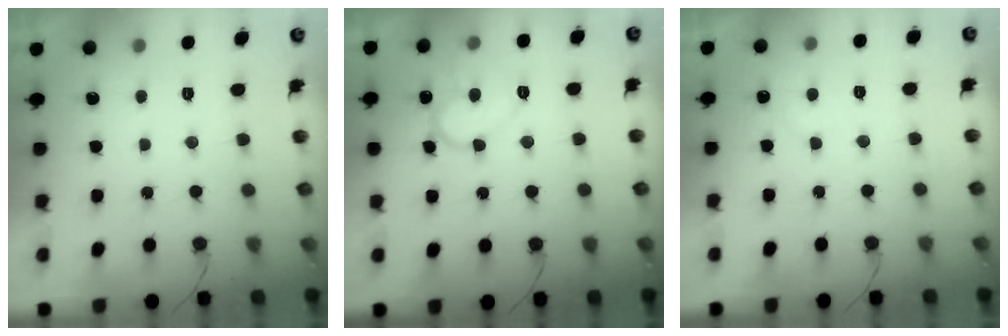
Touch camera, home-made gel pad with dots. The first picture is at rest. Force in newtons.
{"total": 12.0, "press": 11.9, "slide": 1.0}
{"total": 4.8, "press": 4.8, "slide": 0.3}